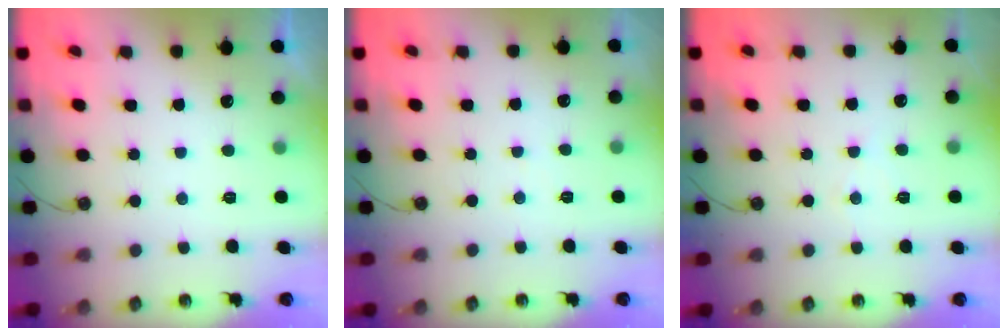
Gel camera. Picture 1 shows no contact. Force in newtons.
{"total": 1.7, "press": 1.6, "slide": 0.3}
{"total": 4.1, "press": 4.0, "slide": 0.6}